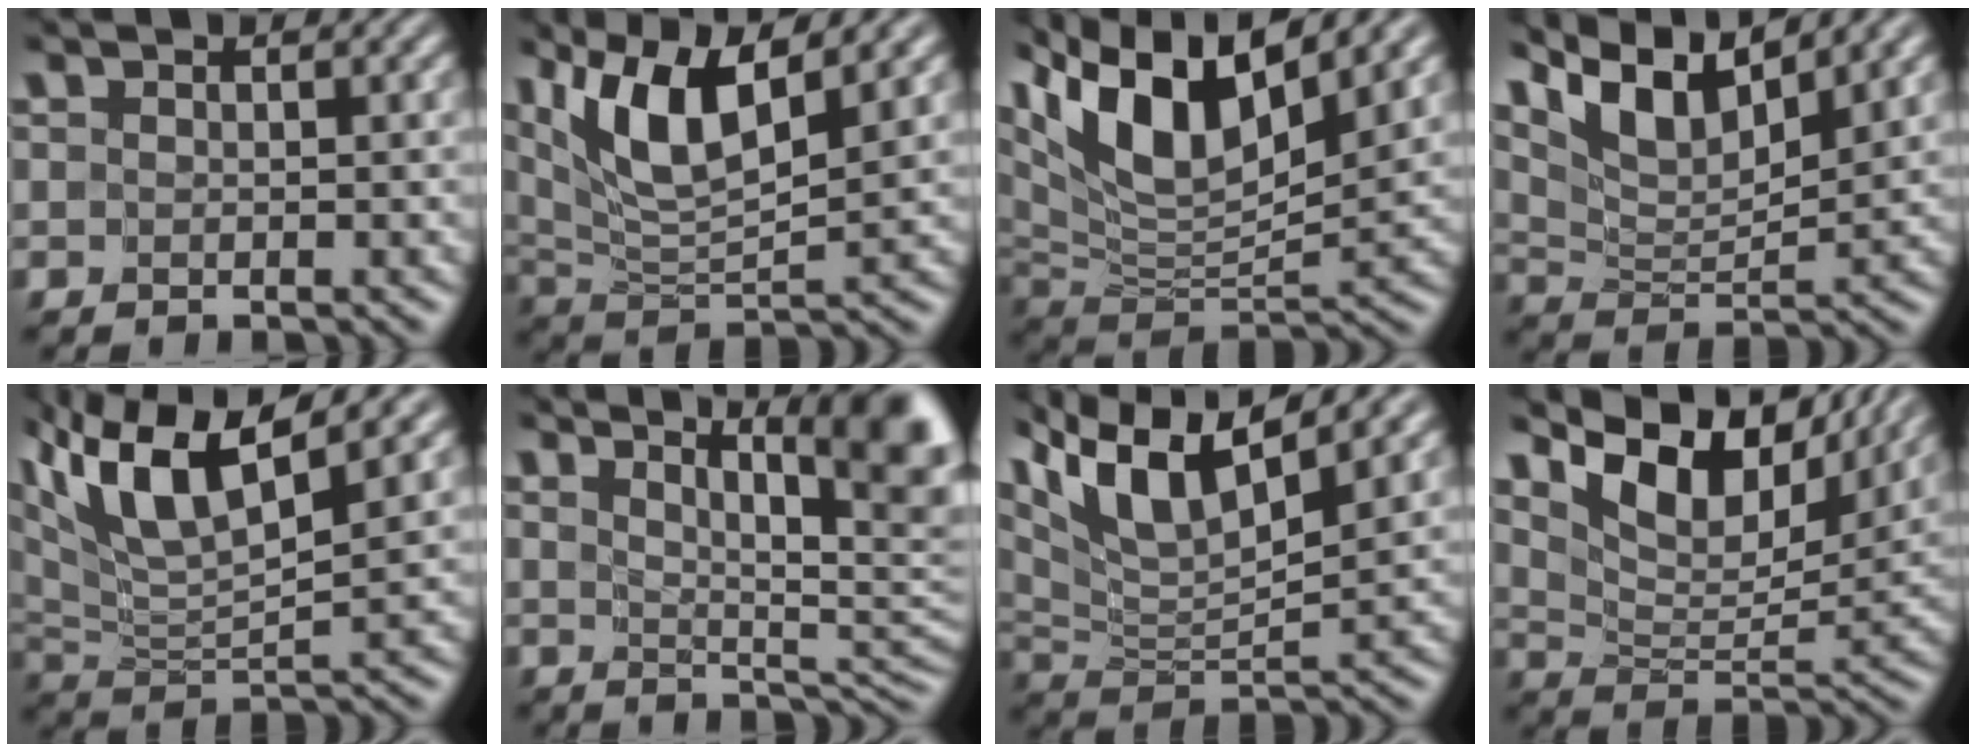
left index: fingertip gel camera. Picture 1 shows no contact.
{"total": 7.2, "force": [3.6, 2.1, 5.9], "torque": [-0.125, -0.001, 0.070]}
{"total": 10.5, "force": [6.2, 3.6, 7.7], "torque": [-0.146, 0.007, 0.115]}
{"total": 7.4, "force": [5.6, 1.9, 4.5], "torque": [-0.094, 0.004, 0.108]}
{"total": 9.0, "force": [5.5, 2.4, 6.8], "torque": [-0.148, 0.016, 0.103]}
{"total": 11.8, "force": [6.2, 3.7, 9.4], "torque": [-0.099, 0.033, 0.071]}
{"total": 8.3, "force": [5.8, 2.0, 5.6], "torque": [-0.118, 0.012, 0.110]}
{"total": 11.0, "force": [7.4, 4.5, 6.9], "torque": [-0.134, 0.008, 0.134]}